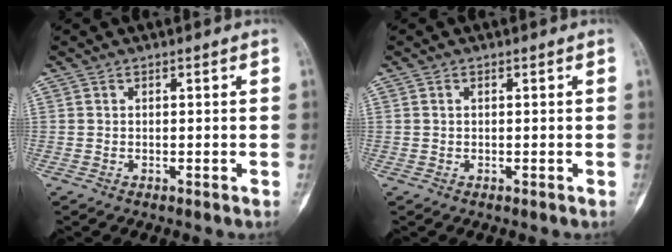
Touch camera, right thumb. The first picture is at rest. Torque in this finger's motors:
{"motor_torque": [-0.05, -0.38, 0.02, -0.13, -0.03]}